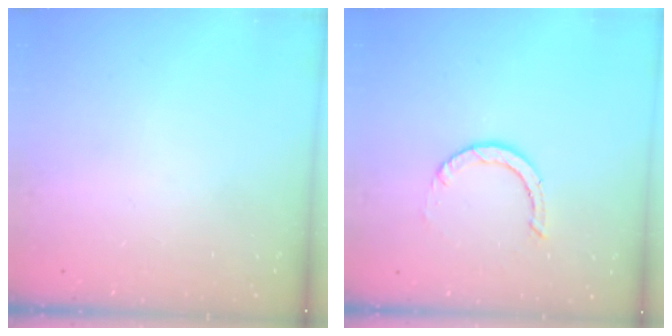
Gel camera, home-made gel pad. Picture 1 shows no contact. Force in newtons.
{"total": 3.6, "press": 3.5, "slide": 0.3}